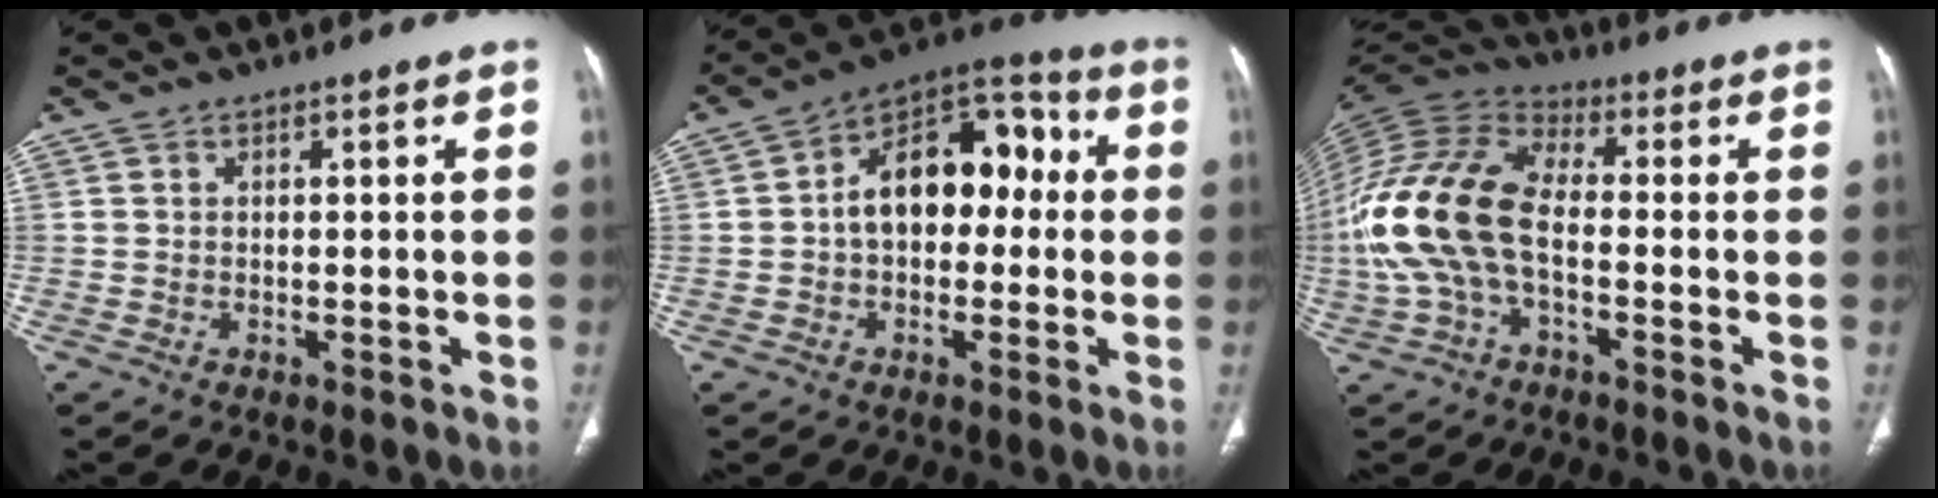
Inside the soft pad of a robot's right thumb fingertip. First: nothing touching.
{"total": 15.5, "force": [0.9, 10.0, 11.9], "torque": [-0.144, 0.051, 0.000]}
{"total": 16.7, "force": [-2.4, 9.3, 13.7], "torque": [-0.297, 0.034, -0.051]}